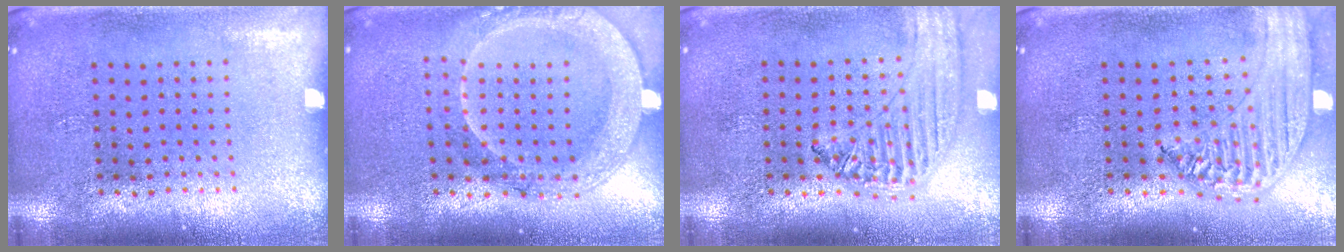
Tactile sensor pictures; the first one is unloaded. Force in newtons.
{"total": 2.0, "press": 1.8, "slide": 0.9}
{"total": 1.3, "press": 1.3, "slide": 0.1}
{"total": 1.8, "press": 1.7, "slide": 0.6}